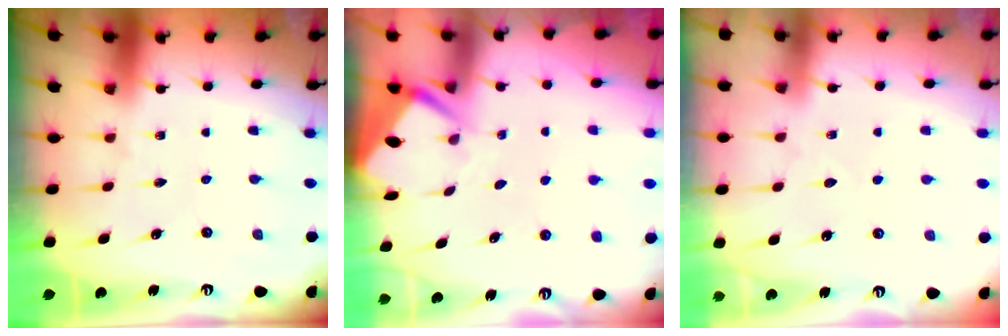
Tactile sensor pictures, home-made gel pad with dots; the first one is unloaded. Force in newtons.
{"total": 3.4, "press": 3.4, "slide": 0.3}
{"total": 3.5, "press": 3.4, "slide": 0.5}